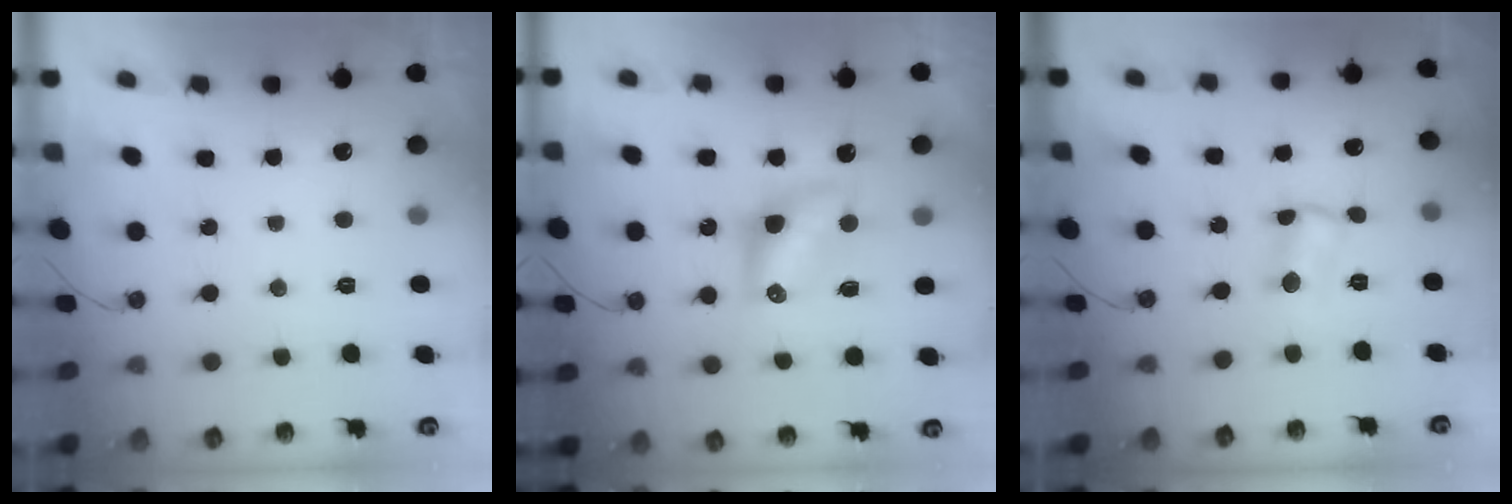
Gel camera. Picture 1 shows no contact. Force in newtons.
{"total": 7.9, "press": 7.9, "slide": 0.4}
{"total": 2.6, "press": 2.6, "slide": 0.5}